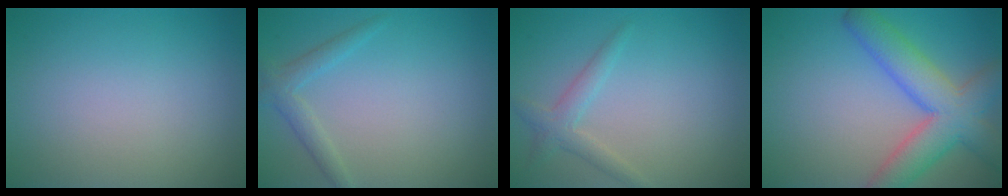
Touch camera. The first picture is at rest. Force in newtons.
{"total": 1.9, "press": 1.9, "slide": 0.2}
{"total": 1.9, "press": 1.9, "slide": 0.0}
{"total": 7.3, "press": 7.3, "slide": 0.4}